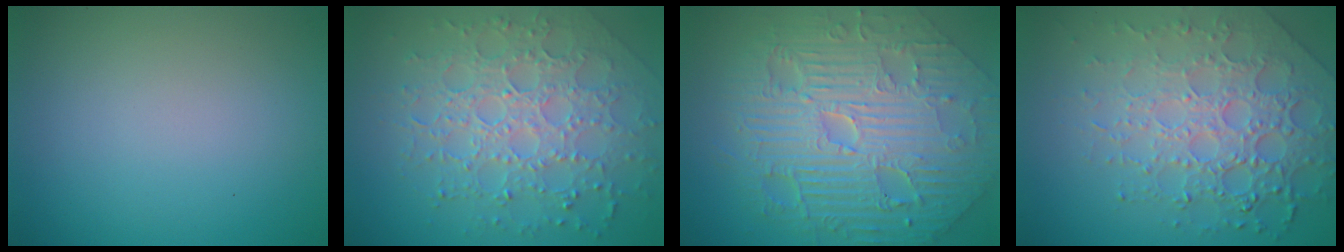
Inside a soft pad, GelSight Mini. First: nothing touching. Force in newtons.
{"total": 7.6, "press": 5.4, "slide": 5.3}
{"total": 11.8, "press": 7.7, "slide": 9.0}
{"total": 8.0, "press": 5.6, "slide": 5.8}